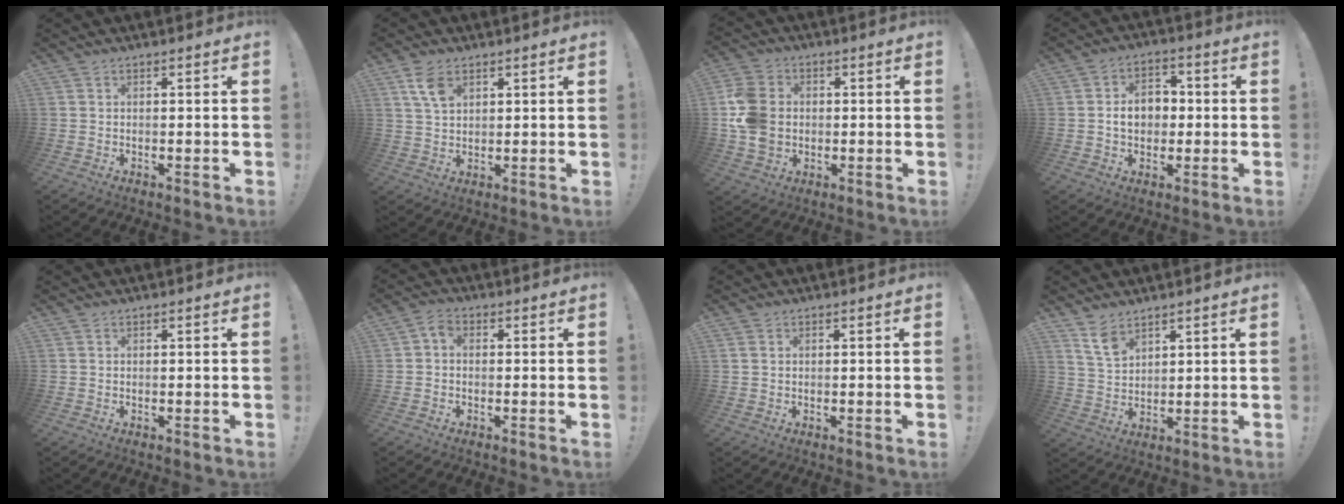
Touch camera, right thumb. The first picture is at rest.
{"total": 6.5, "force": [3.3, 3.6, 4.3], "torque": [-0.076, -0.010, 0.063]}
{"total": 14.5, "force": [0.2, 11.5, 8.8], "torque": [-0.183, 0.006, 0.005]}
{"total": 9.3, "force": [0.1, 7.2, 5.9], "torque": [-0.093, 0.013, 0.004]}
{"total": 0.0}
{"total": 2.5, "force": [-0.6, 1.7, 1.8], "torque": [-0.033, 0.009, -0.010]}
{"total": 1.0, "force": [0.5, 0.7, 0.4], "torque": [-0.004, 0.000, 0.009]}
{"total": 7.1, "force": [5.3, 3.6, 3.1], "torque": [-0.055, -0.026, 0.100]}